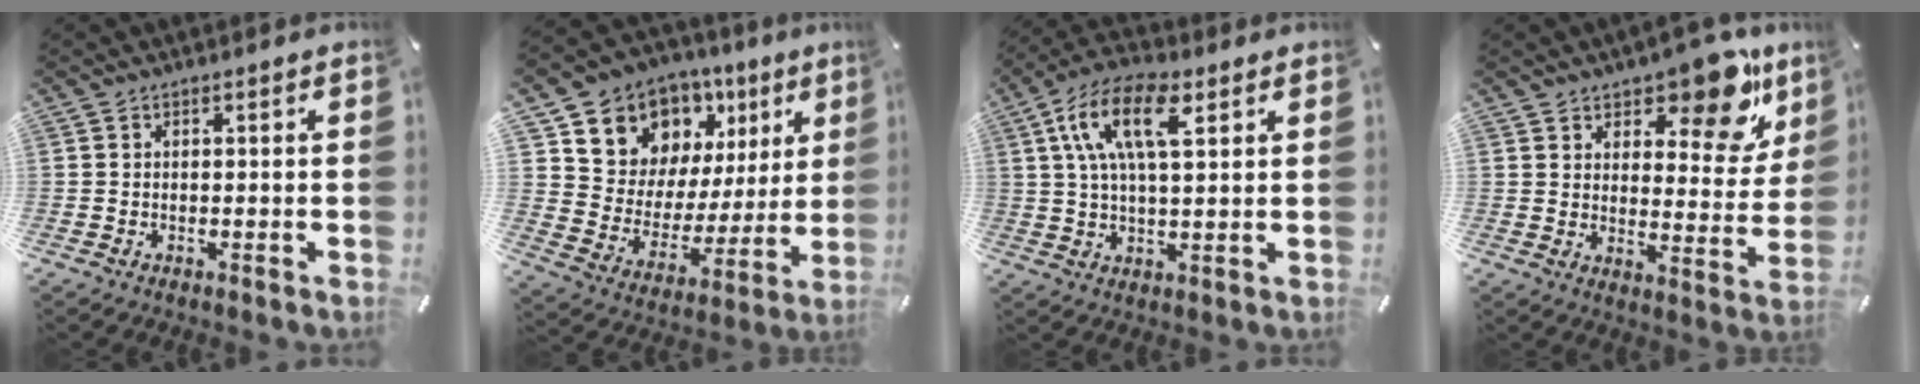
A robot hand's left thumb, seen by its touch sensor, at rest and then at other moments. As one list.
[{"total": 11.5, "force": [7.8, 8.3, 1.2], "torque": [-0.020, -0.087, 0.139]}, {"total": 13.0, "force": [5.0, 5.4, 10.7], "torque": [-0.233, 0.007, 0.086]}, {"total": 14.4, "force": [10.6, 6.2, 7.6], "torque": [-0.088, -0.083, 0.178]}]